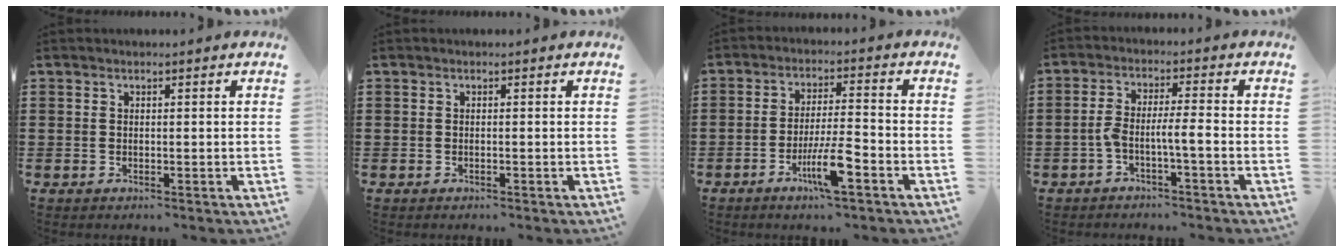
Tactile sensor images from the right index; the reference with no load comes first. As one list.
[{"total": 0.0}, {"total": 7.3, "force": [-3.5, 1.0, 6.4], "torque": [-0.127, -0.011, -0.063]}, {"total": 4.4, "force": [-1.8, 0.4, 4.0], "torque": [-0.094, -0.006, -0.040]}]